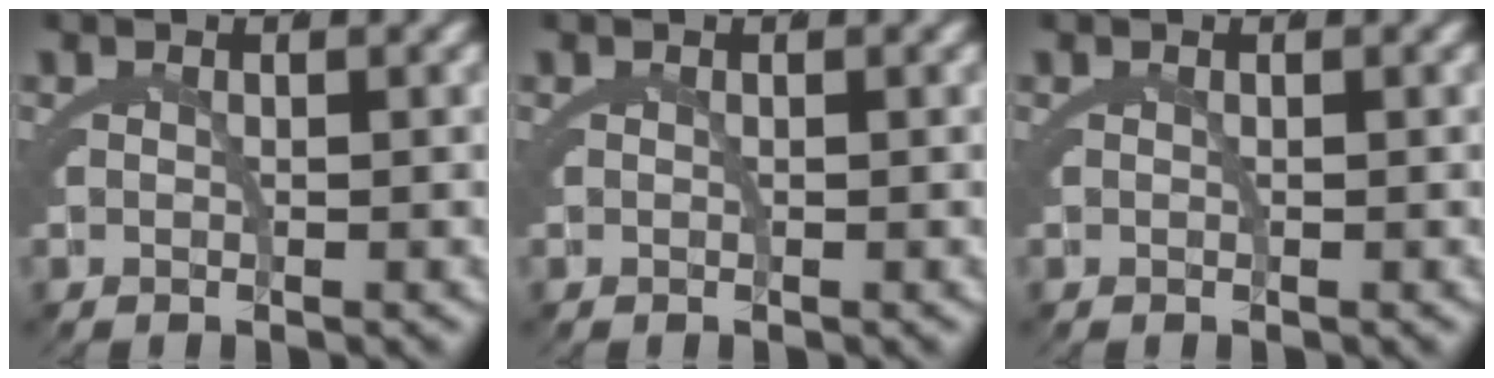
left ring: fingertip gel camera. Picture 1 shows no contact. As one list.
[{"total": 0.0}, {"total": 1.9, "force": [0.1, -1.9, -0.5], "torque": [0.019, -0.008, 0.011]}]